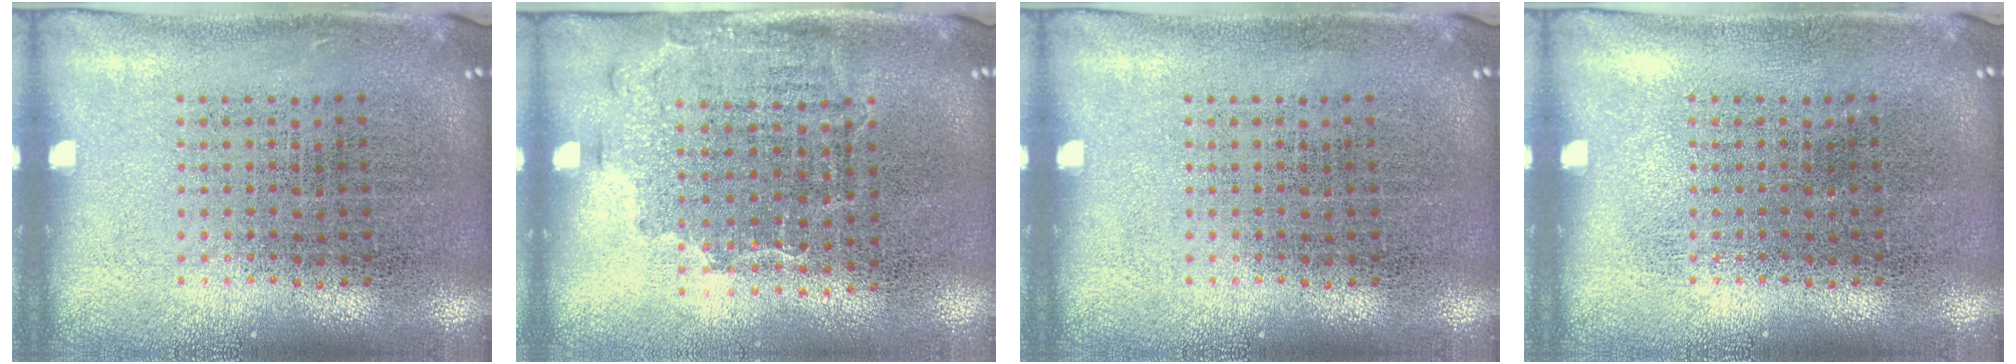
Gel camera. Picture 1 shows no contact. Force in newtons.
{"total": 1.6, "press": 1.3, "slide": 1.0}
{"total": 0.0}
{"total": 0.0}